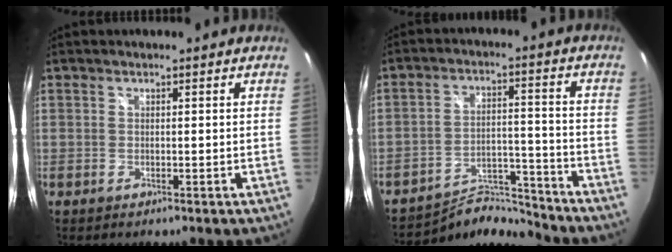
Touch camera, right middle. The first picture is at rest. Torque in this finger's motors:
{"motor_torque": [-0.54, -0.52, -0.10, -0.04]}